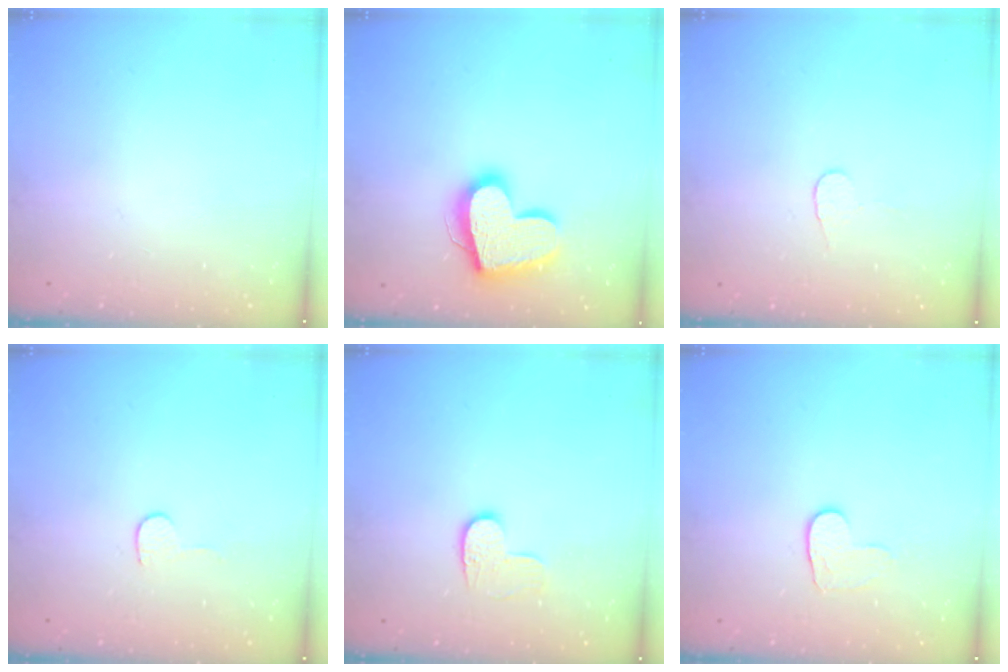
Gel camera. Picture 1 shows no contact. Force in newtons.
{"total": 17.7, "press": 17.7, "slide": 1.5}
{"total": 3.7, "press": 3.7, "slide": 0.4}
{"total": 4.7, "press": 4.7, "slide": 0.4}
{"total": 6.1, "press": 6.1, "slide": 0.5}
{"total": 5.6, "press": 5.5, "slide": 0.5}